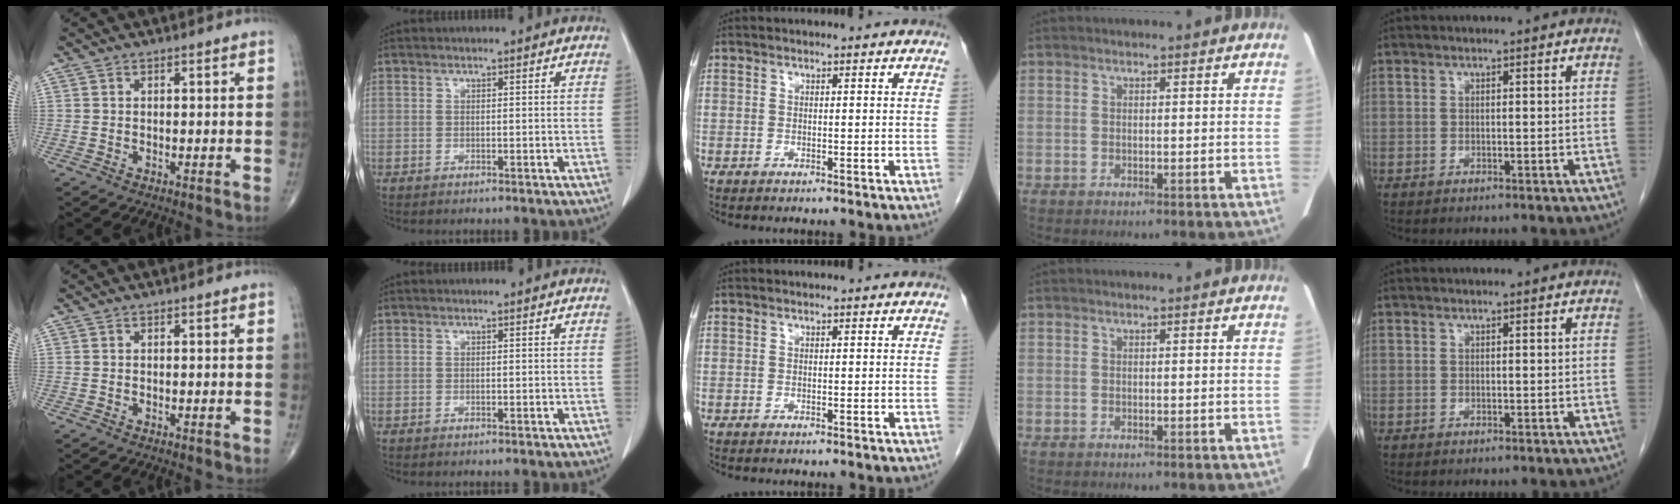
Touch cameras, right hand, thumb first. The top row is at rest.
{}